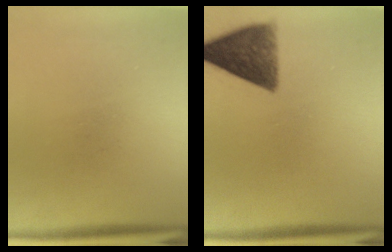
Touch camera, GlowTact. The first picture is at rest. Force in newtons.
{"total": 9.0}